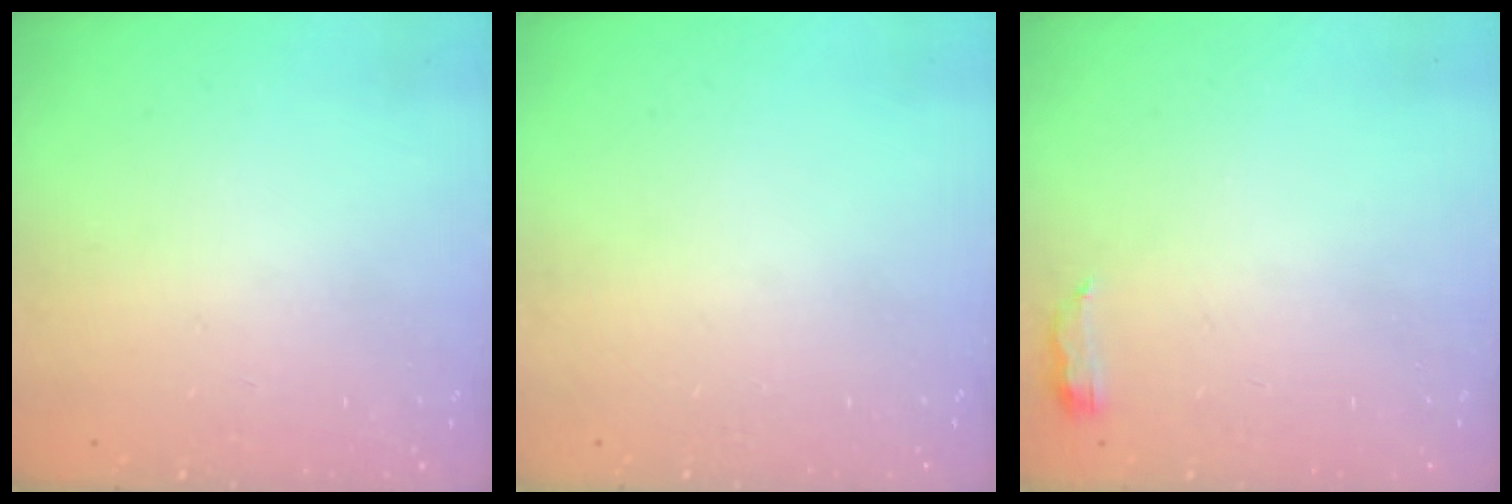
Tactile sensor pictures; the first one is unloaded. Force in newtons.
{"total": 0.0}
{"total": 4.0, "press": 3.7, "slide": 1.3}